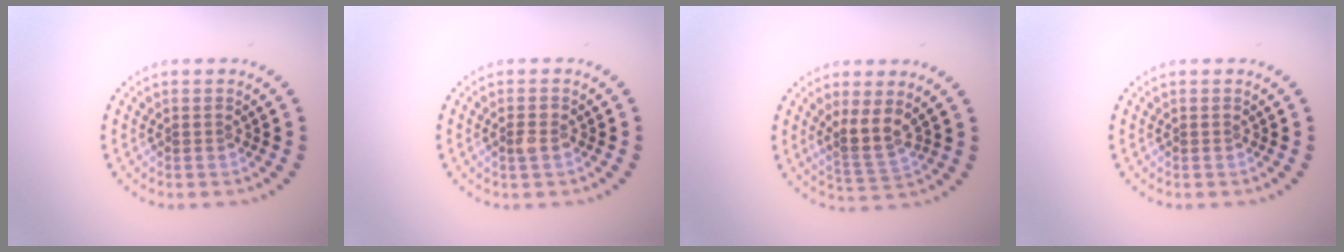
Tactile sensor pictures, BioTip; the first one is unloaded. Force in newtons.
{"total": 1.1, "press": 1.1, "slide": 0.0}
{"total": 2.8, "press": 2.1, "slide": 1.8}
{"total": 0.0}